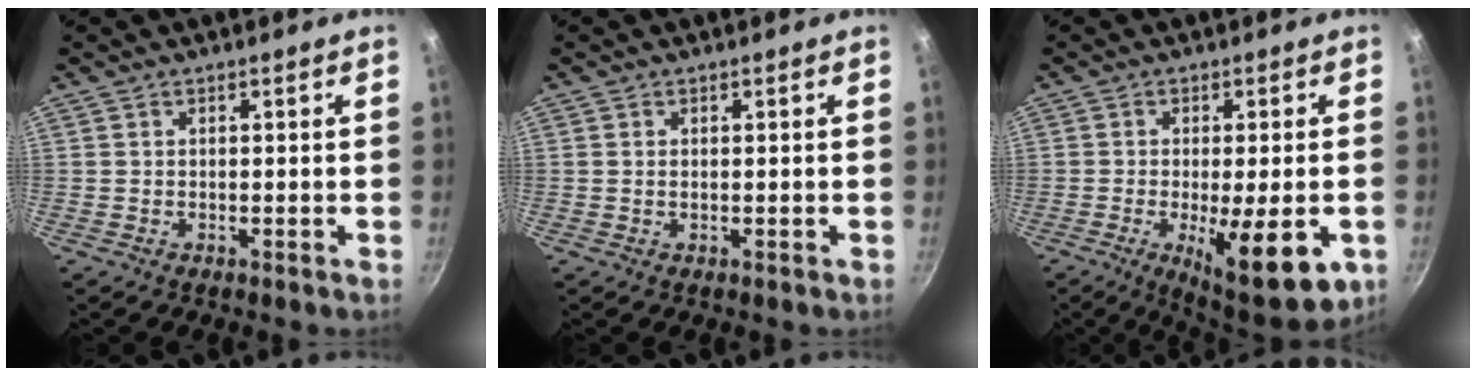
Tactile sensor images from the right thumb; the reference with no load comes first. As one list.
[{"total": 0.0}, {"total": 14.7, "force": [-4.7, 4.8, 13.1], "torque": [-0.164, -0.011, -0.052]}]